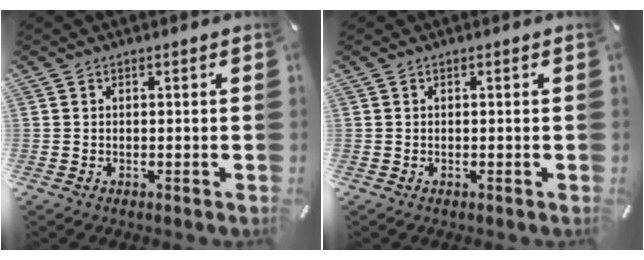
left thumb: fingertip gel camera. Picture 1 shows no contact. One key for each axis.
{"total": 0.0}